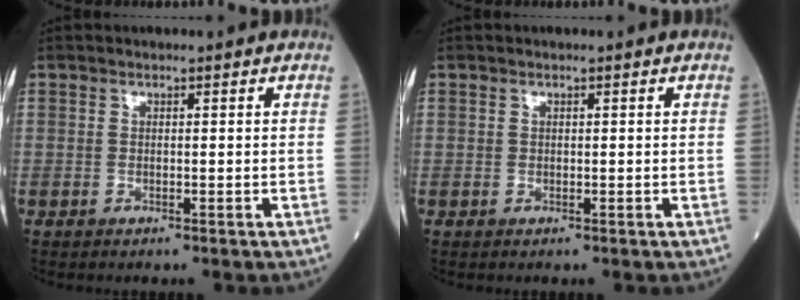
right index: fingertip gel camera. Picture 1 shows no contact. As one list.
[{"total": 0.0}]